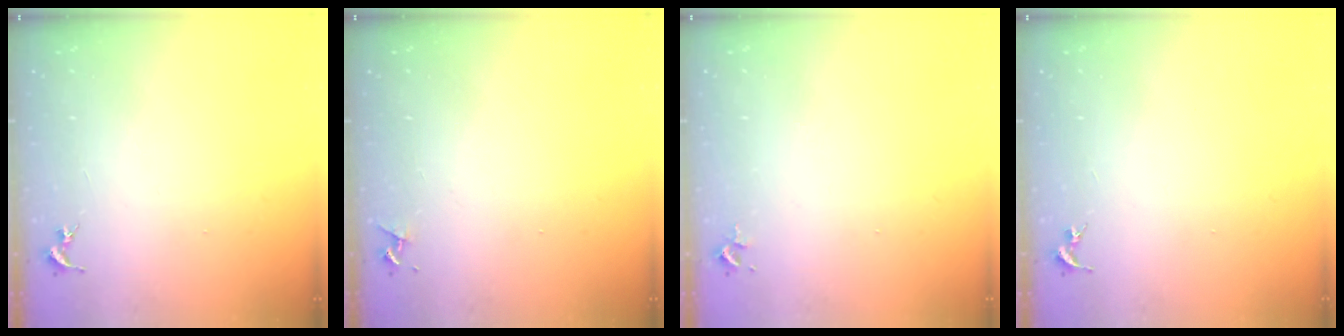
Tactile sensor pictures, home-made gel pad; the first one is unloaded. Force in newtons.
{"total": 4.2, "press": 4.2, "slide": 0.5}
{"total": 2.4, "press": 2.4, "slide": 0.3}
{"total": 0.0}